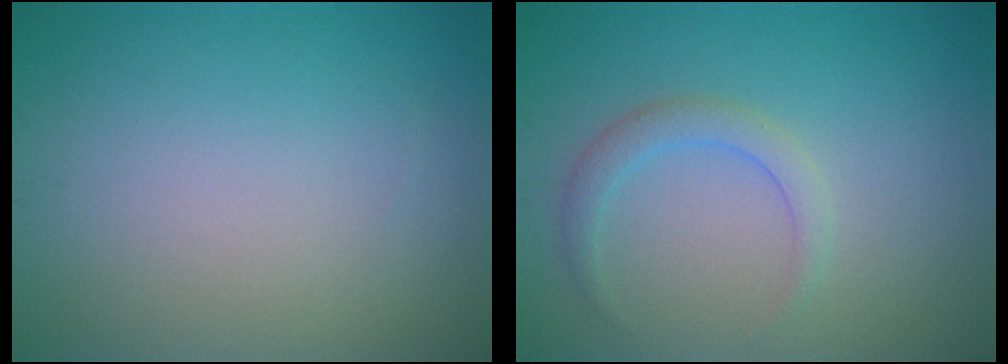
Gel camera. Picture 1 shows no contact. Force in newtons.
{"total": 2.0, "press": 2.0, "slide": 0.2}